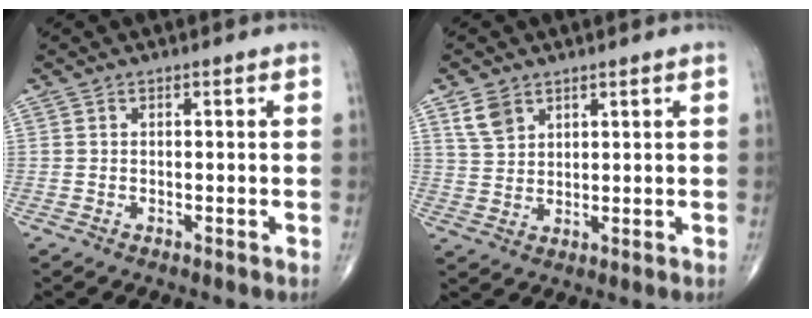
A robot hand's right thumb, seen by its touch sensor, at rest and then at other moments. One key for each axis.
{"total": 4.9, "fx": 3.0, "fy": 3.2, "fz": 2.1, "tx": -0.029, "ty": -0.011, "tz": 0.065}